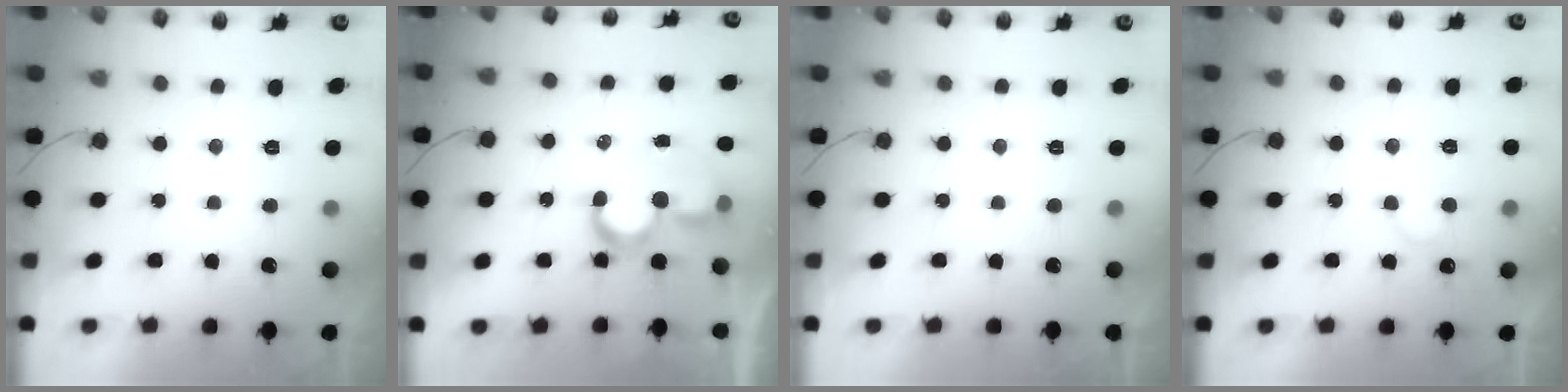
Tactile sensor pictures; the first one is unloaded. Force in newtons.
{"total": 8.7, "press": 8.7, "slide": 0.1}
{"total": 1.7, "press": 1.7, "slide": 0.0}
{"total": 5.8, "press": 5.8, "slide": 0.4}